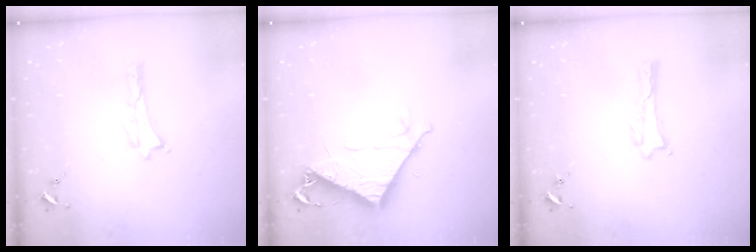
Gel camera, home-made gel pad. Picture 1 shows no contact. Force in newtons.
{"total": 9.1, "press": 9.0, "slide": 0.8}
{"total": 0.0}